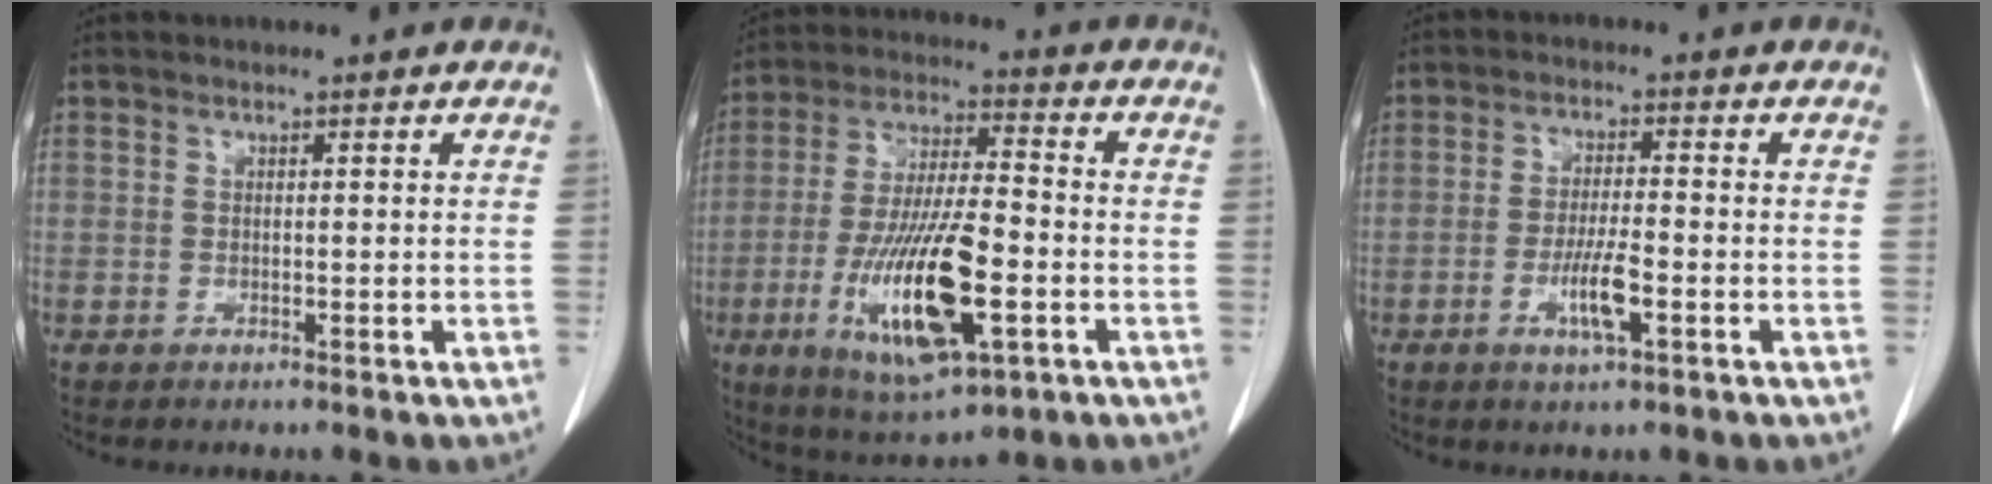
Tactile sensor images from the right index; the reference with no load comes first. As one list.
[{"total": 17.6, "force": [-5.2, 4.1, 16.3], "torque": [-0.321, -0.020, -0.083]}, {"total": 5.7, "force": [-2.0, 0.8, 5.3], "torque": [-0.102, -0.007, -0.035]}]